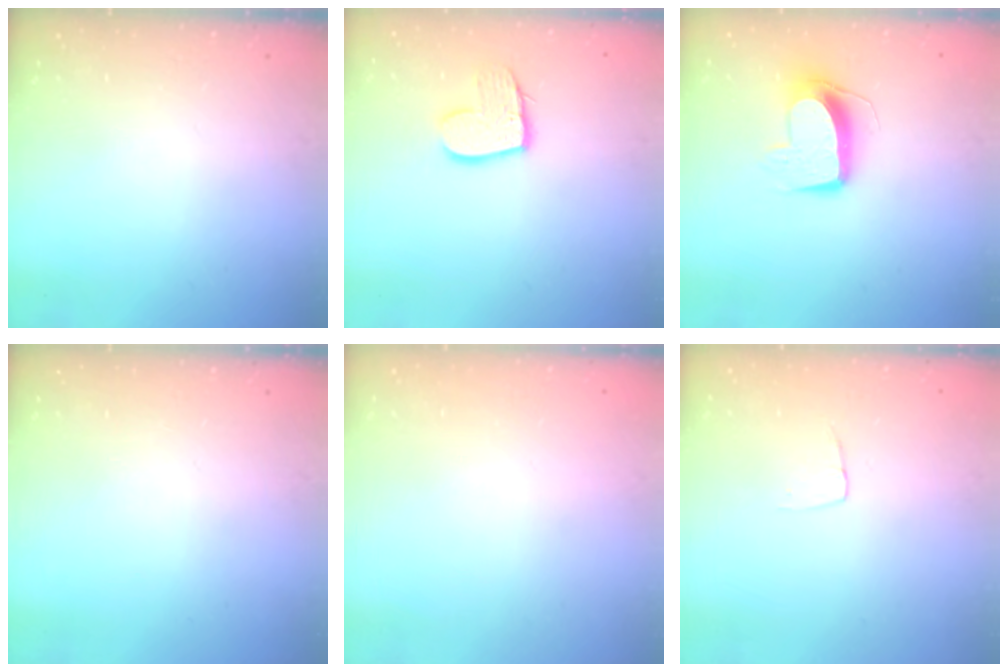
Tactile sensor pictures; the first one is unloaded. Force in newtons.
{"total": 10.7, "press": 10.6, "slide": 0.8}
{"total": 10.8, "press": 10.7, "slide": 0.7}
{"total": 0.0}
{"total": 0.0}
{"total": 3.2, "press": 3.2, "slide": 0.2}